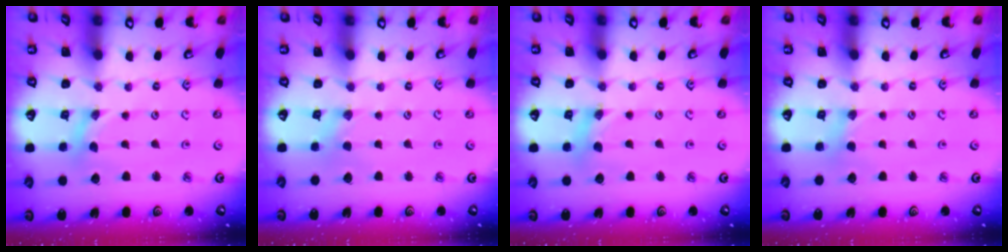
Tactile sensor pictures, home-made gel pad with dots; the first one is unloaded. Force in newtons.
{"total": 1.1, "press": 1.1, "slide": 0.3}
{"total": 1.7, "press": 1.7, "slide": 0.2}
{"total": 2.1, "press": 2.1, "slide": 0.4}